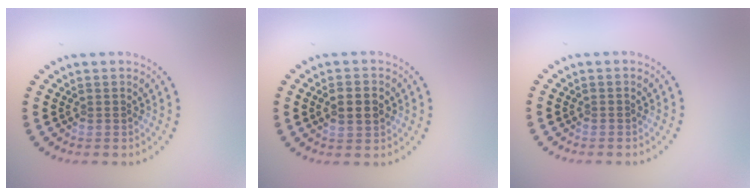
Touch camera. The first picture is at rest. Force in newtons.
{"total": 2.6, "press": 2.6, "slide": 0.2}
{"total": 0.0}